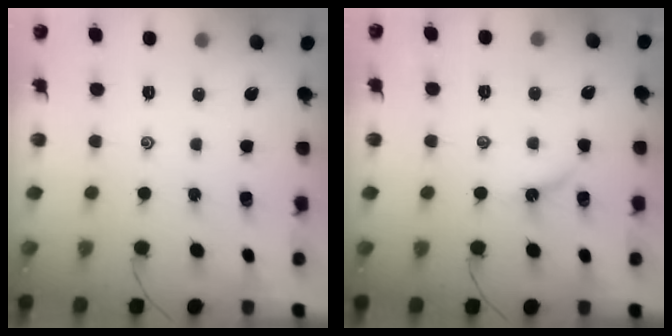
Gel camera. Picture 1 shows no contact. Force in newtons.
{"total": 5.2, "press": 5.2, "slide": 0.6}